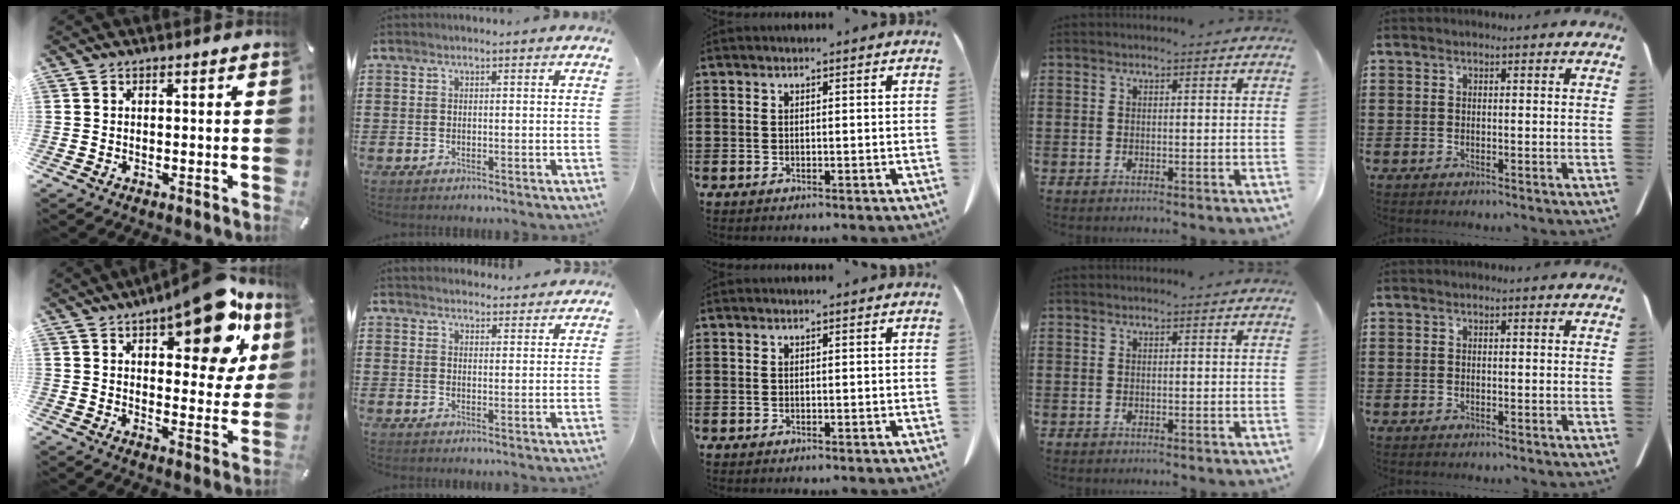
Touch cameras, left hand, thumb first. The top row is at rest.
{"thumb": {"total": 19.4, "force": [11.4, 8.5, 13.2], "torque": [-0.165, -0.063, 0.181]}, "index": {"total": 2.9, "force": [2.8, 0.5, -0.1], "torque": [0.002, -0.012, 0.052]}}